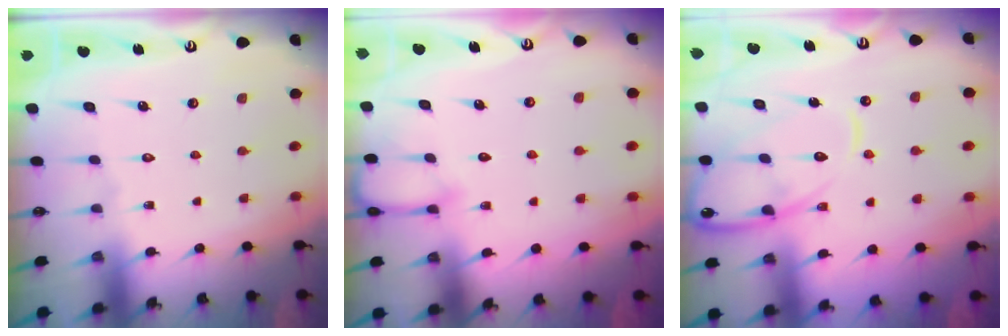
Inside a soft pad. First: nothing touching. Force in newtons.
{"total": 4.9, "press": 4.9, "slide": 0.5}
{"total": 12.7, "press": 12.7, "slide": 1.1}